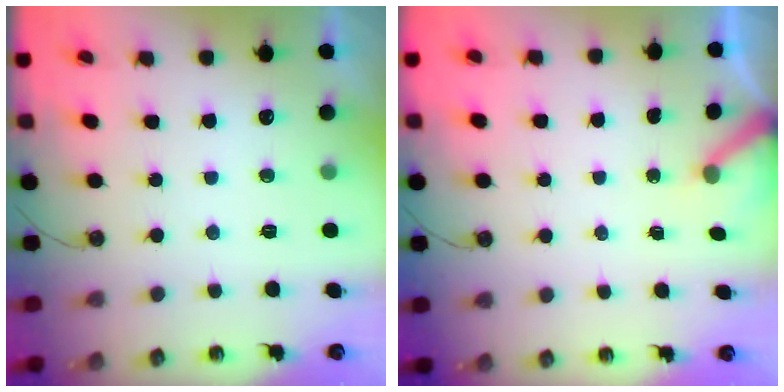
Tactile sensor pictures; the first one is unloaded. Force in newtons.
{"total": 2.9, "press": 2.9, "slide": 0.3}